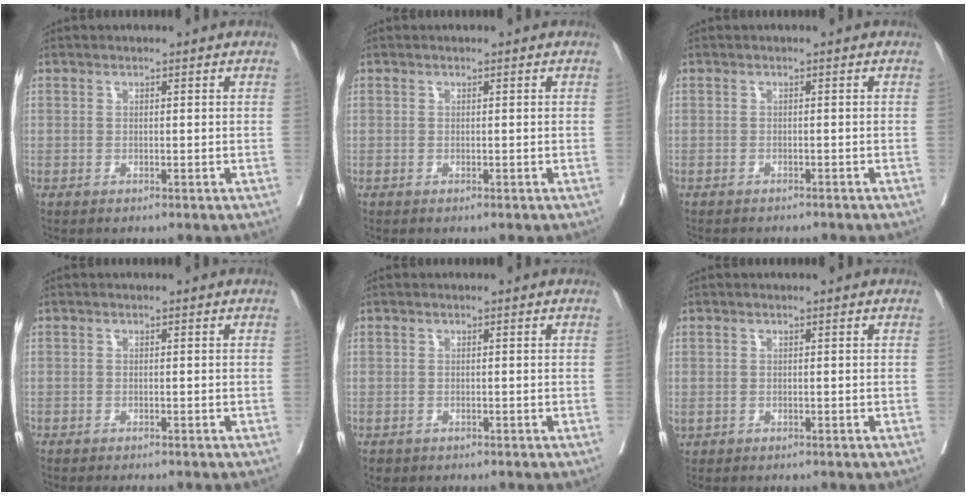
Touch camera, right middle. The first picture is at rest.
{"total": 0.0}
{"total": 4.7, "force": [-4.3, 1.2, 1.5], "torque": [-0.016, -0.003, -0.053]}
{"total": 1.6, "force": [-1.5, 0.0, 0.6], "torque": [-0.008, -0.004, -0.022]}
{"total": 0.9, "force": [-0.6, 0.7, 0.1], "torque": [-0.009, 0.001, -0.004]}
{"total": 0.8, "force": [-0.2, 0.7, 0.4], "torque": [-0.009, 0.002, 0.003]}